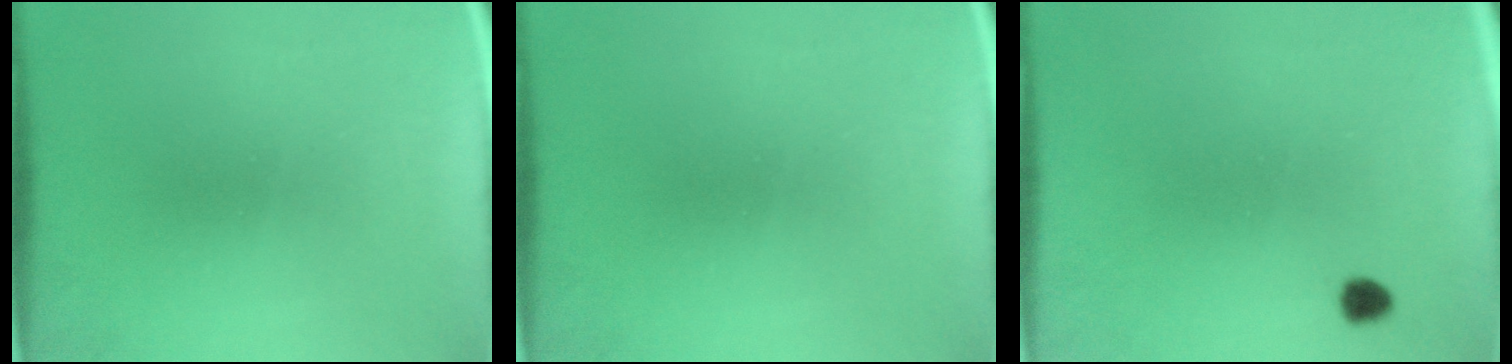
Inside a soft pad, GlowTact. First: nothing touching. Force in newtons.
{"total": 0.0}
{"total": 1.7}